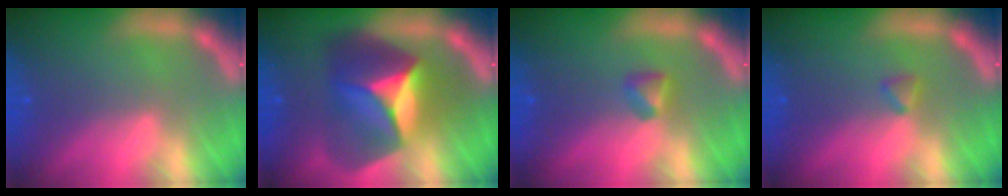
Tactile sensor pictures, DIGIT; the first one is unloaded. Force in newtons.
{"total": 9.5}
{"total": 1.4}
{"total": 0.9}